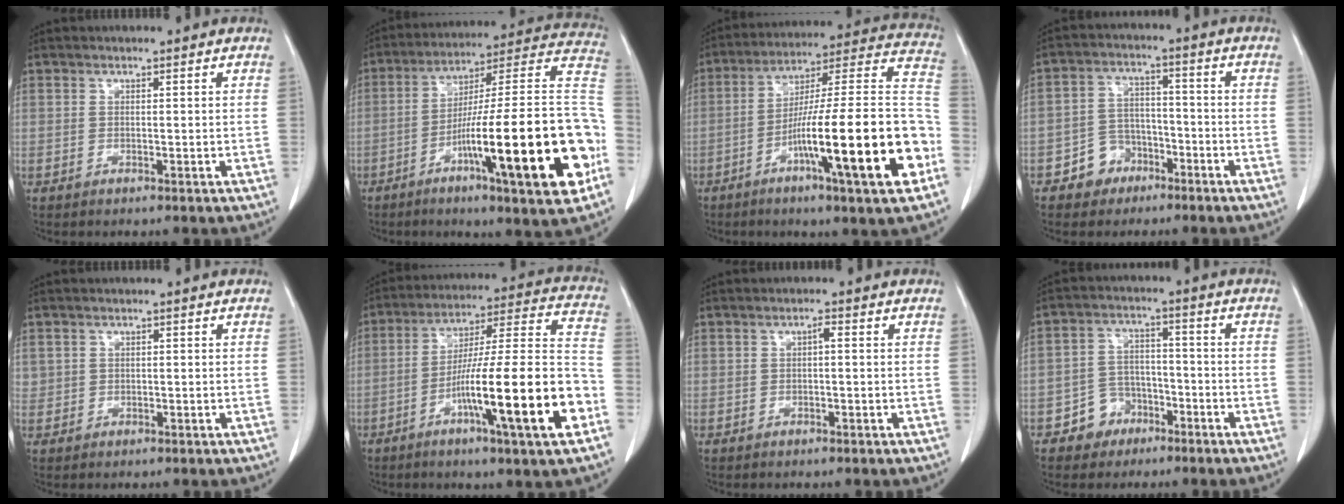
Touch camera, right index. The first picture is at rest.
{"total": 27.2, "force": [-8.7, 1.6, 25.7], "torque": [-0.317, -0.002, -0.138]}
{"total": 24.2, "force": [-8.3, 0.9, 22.7], "torque": [-0.295, 0.000, -0.135]}
{"total": 5.8, "force": [-3.4, 4.5, 1.2], "torque": [-0.019, 0.017, -0.054]}
{"total": 1.1, "force": [0.4, 1.0, 0.2], "torque": [0.006, 0.007, 0.005]}
{"total": 20.9, "force": [-7.7, 0.3, 19.4], "torque": [-0.282, -0.001, -0.127]}
{"total": 0.9, "force": [0.1, 0.2, 0.9], "torque": [-0.014, 0.003, 0.001]}
{"total": 5.0, "force": [-2.9, 4.1, 0.5], "torque": [0.000, 0.015, -0.043]}